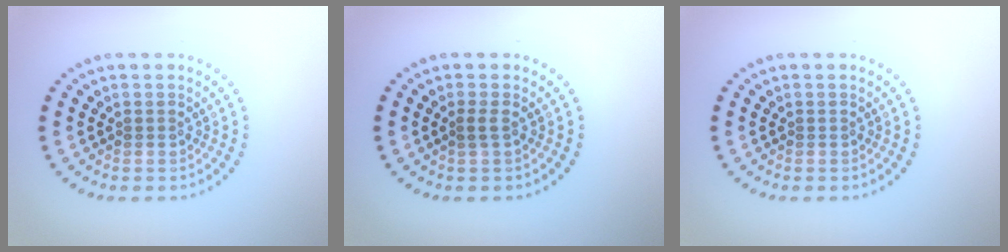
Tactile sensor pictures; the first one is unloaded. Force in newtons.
{"total": 0.8, "press": 0.7, "slide": 0.3}
{"total": 0.0}